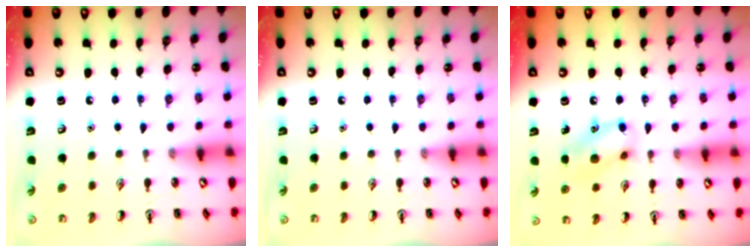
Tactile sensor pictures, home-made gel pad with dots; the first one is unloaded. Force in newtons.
{"total": 0.0}
{"total": 10.8, "press": 10.7, "slide": 1.3}